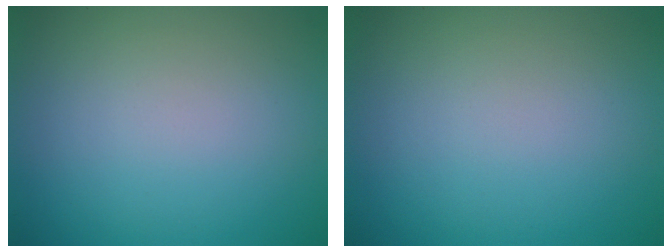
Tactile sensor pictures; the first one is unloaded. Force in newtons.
{"total": 0.0}